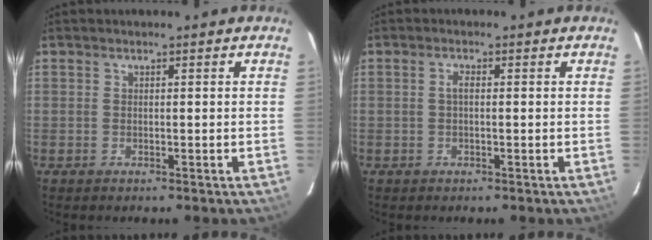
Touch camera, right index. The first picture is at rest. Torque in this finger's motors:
{"motor_torque": [0.43, 0.06, 0.22, 0.05]}